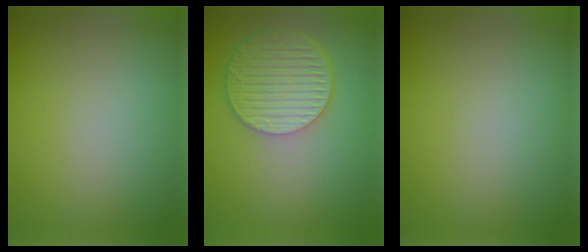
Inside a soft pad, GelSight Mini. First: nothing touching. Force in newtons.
{"total": 6.0, "press": 4.4, "slide": 4.0}
{"total": 0.0}